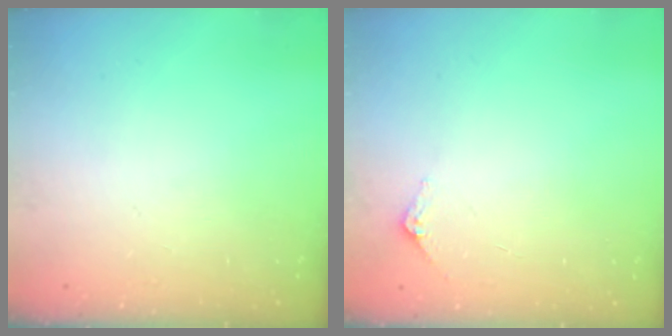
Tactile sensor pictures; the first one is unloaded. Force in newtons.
{"total": 2.9, "press": 2.9, "slide": 0.2}